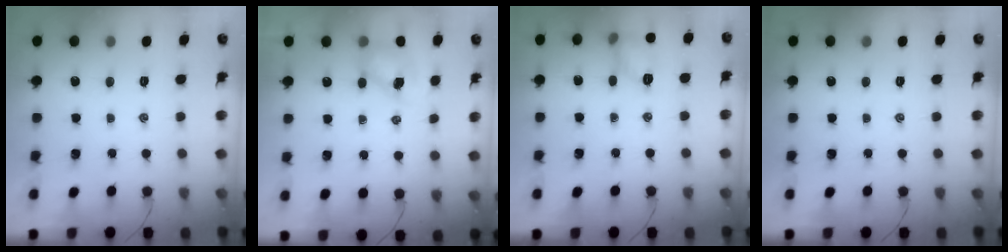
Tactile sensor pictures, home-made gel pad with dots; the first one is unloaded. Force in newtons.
{"total": 6.9, "press": 6.9, "slide": 0.8}
{"total": 8.3, "press": 8.3, "slide": 0.3}
{"total": 0.0}